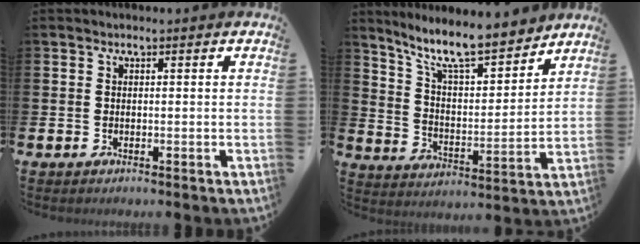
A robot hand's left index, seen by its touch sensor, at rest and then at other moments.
{"total": 10.6, "force": [9.4, 1.8, 4.6], "torque": [-0.107, -0.064, 0.161]}